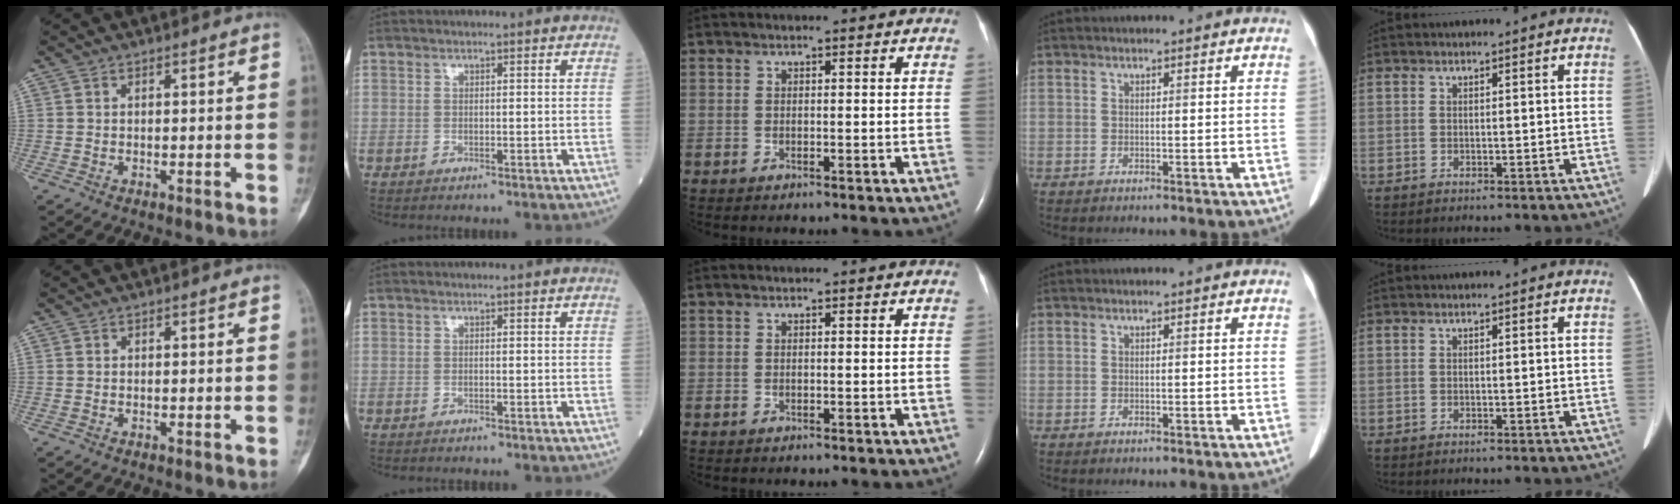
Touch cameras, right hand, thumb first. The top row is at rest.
{}